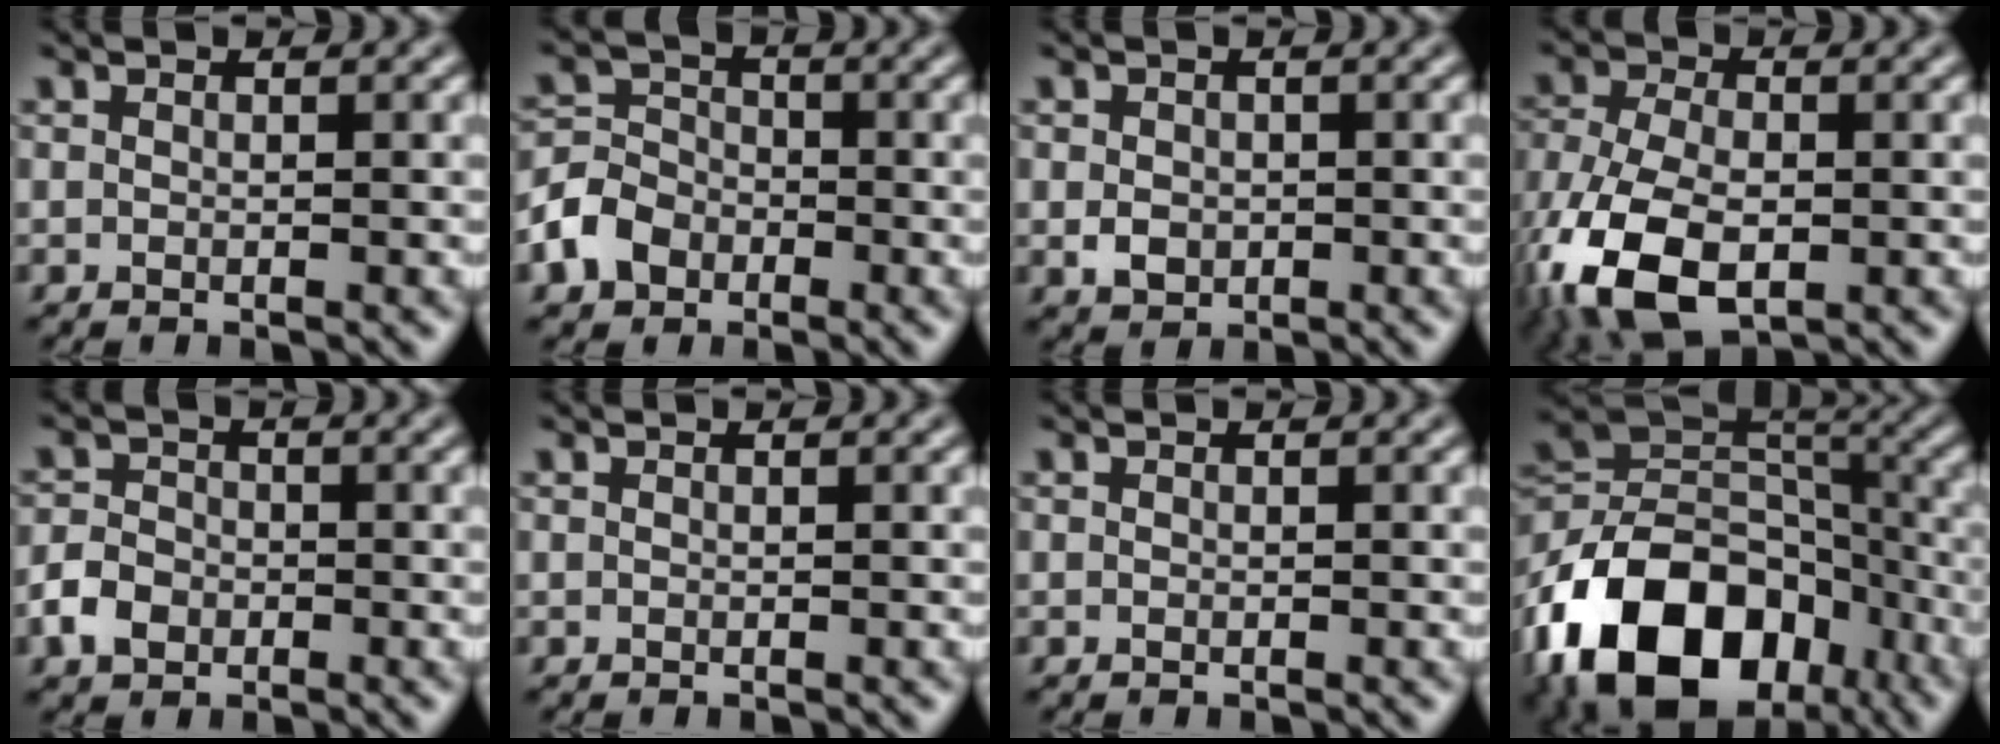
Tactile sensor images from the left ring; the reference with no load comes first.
{"total": 4.4, "force": [-2.2, 3.4, 1.7], "torque": [-0.038, 0.002, -0.050]}
{"total": 1.9, "force": [-0.3, 1.6, 1.0], "torque": [-0.017, -0.004, -0.009]}
{"total": 11.1, "force": [-4.2, 6.3, 8.1], "torque": [-0.197, -0.035, -0.074]}
{"total": 2.8, "force": [-1.2, 2.2, 1.3], "torque": [-0.023, 0.001, -0.028]}
{"total": 0.0}
{"total": 0.0}
{"total": 16.1, "force": [-8.4, 10.4, 8.9], "torque": [-0.181, 0.001, -0.154]}